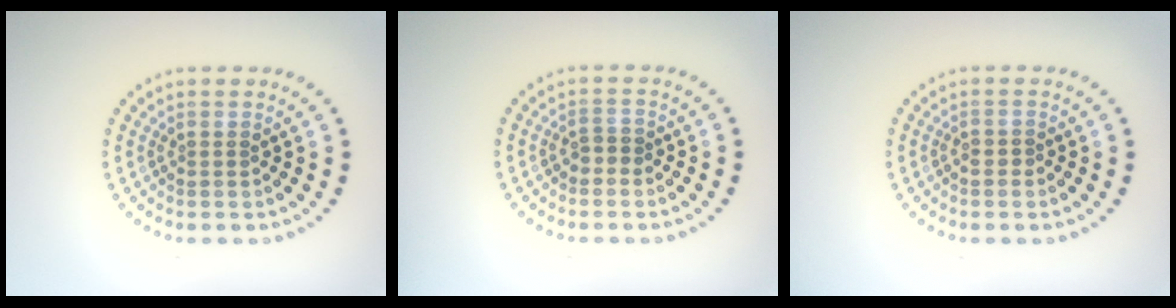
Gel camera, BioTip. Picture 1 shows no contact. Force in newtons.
{"total": 1.2, "press": 1.1, "slide": 0.5}
{"total": 0.5, "press": 0.3, "slide": 0.4}